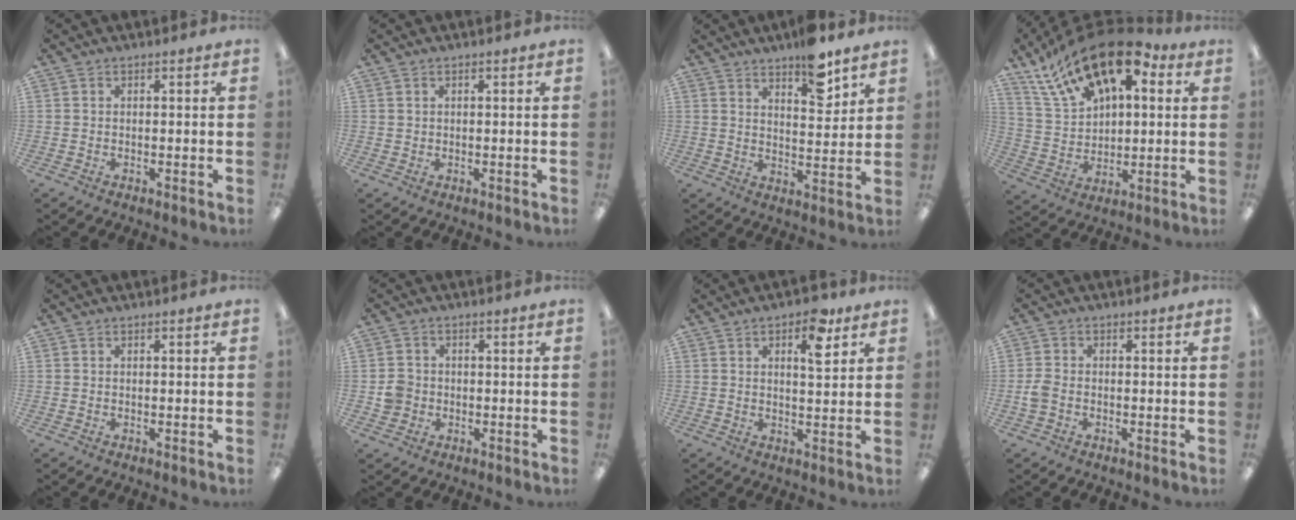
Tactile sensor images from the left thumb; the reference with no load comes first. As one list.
[{"total": 0.8, "force": [0.4, 0.6, -0.2], "torque": [0.004, 0.002, 0.007]}, {"total": 10.3, "force": [7.6, 3.7, 5.8], "torque": [-0.070, -0.044, 0.127]}, {"total": 21.3, "force": [12.9, 11.1, 12.9], "torque": [-0.225, -0.064, 0.230]}, {"total": 0.0}, {"total": 4.2, "force": [-0.7, 4.1, 0.9], "torque": [-0.009, 0.006, -0.012]}, {"total": 7.8, "force": [4.3, 3.4, 5.6], "torque": [-0.071, -0.015, 0.067]}, {"total": 2.8, "force": [-0.9, 2.0, 1.8], "torque": [-0.036, 0.003, -0.017]}]